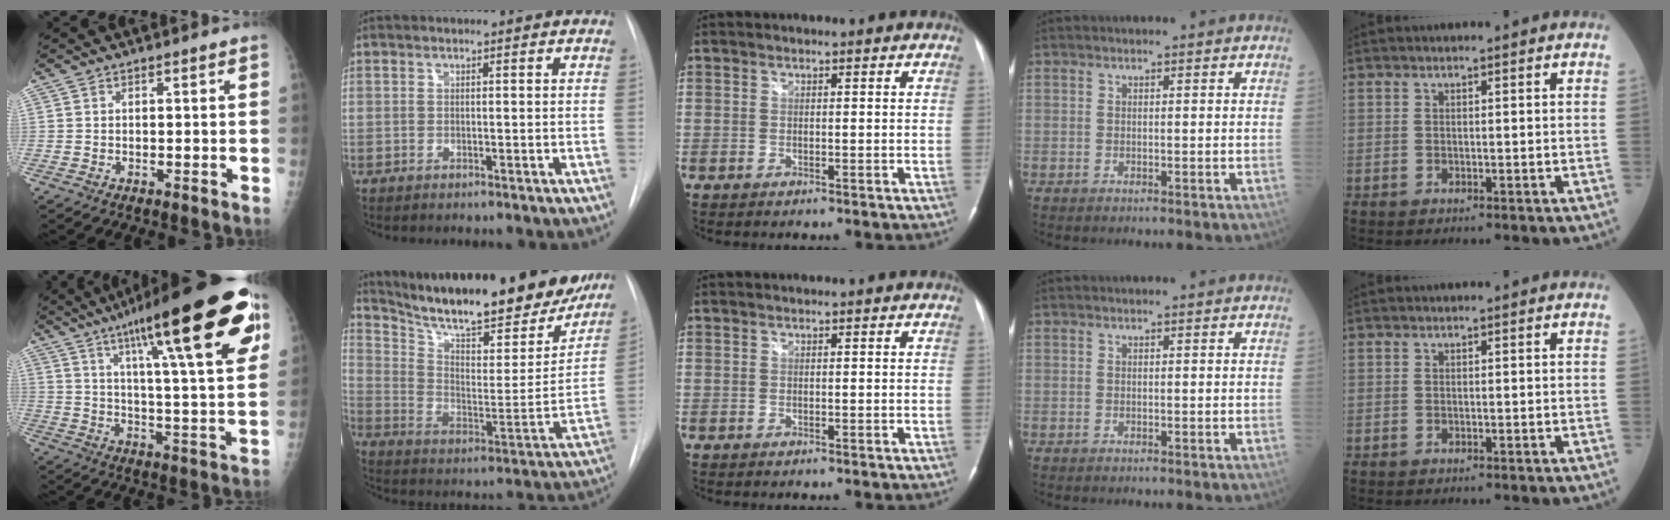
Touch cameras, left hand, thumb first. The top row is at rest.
{"thumb": {"total": 28.9, "force": [14.8, 5.7, 24.2], "torque": [-0.349, -0.021, 0.222]}, "index": {"total": 28.6, "force": [24.3, 6.6, 13.6], "torque": [-0.221, -0.044, 0.337]}}